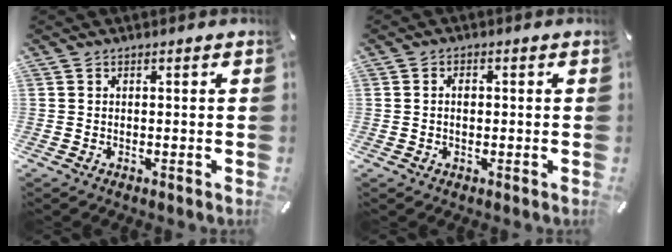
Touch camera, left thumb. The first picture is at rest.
{"total": 1.9, "force": [0.1, 1.2, 1.5], "torque": [-0.024, 0.001, -0.002]}